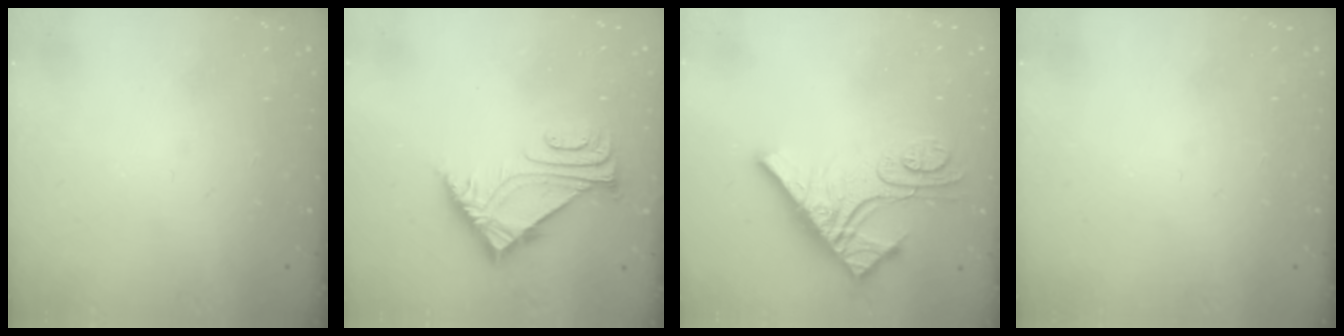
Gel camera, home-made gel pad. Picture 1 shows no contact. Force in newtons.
{"total": 6.3, "press": 6.3, "slide": 0.3}
{"total": 13.9, "press": 13.8, "slide": 1.1}
{"total": 0.0}